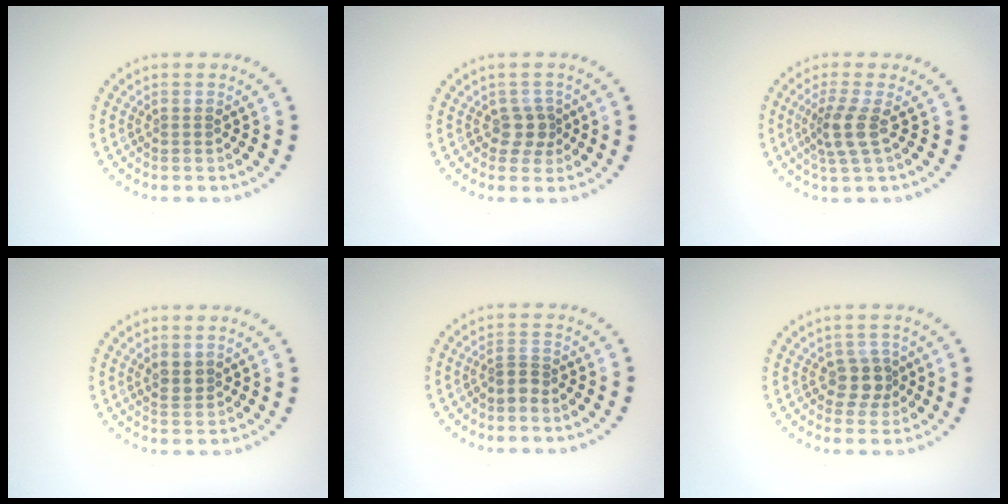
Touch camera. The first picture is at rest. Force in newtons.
{"total": 1.9, "press": 1.5, "slide": 1.1}
{"total": 2.7, "press": 2.0, "slide": 1.8}
{"total": 1.5, "press": 1.4, "slide": 0.5}
{"total": 1.4, "press": 0.9, "slide": 1.1}
{"total": 2.3, "press": 2.0, "slide": 1.2}